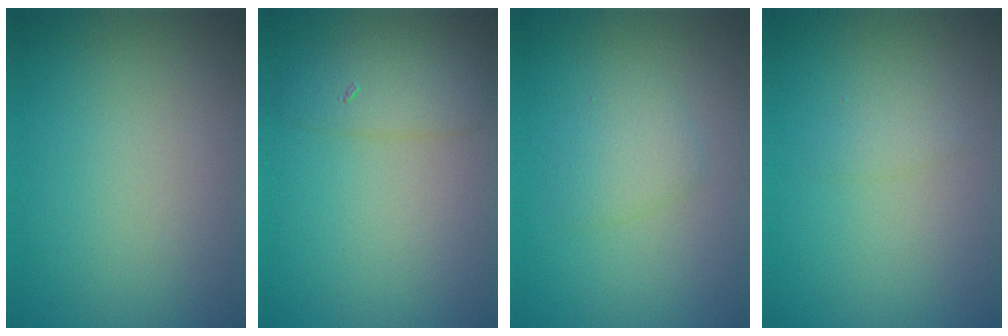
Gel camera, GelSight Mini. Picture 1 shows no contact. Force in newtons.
{"total": 2.7, "press": 2.7, "slide": 0.1}
{"total": 1.8, "press": 1.8, "slide": 0.1}
{"total": 1.0, "press": 1.0, "slide": 0.1}